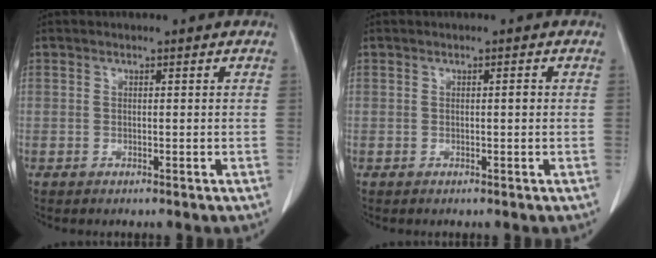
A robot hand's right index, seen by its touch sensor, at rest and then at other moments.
{"total": 0.6, "force": [0.0, 0.1, 0.5], "torque": [-0.008, 0.001, -0.001]}